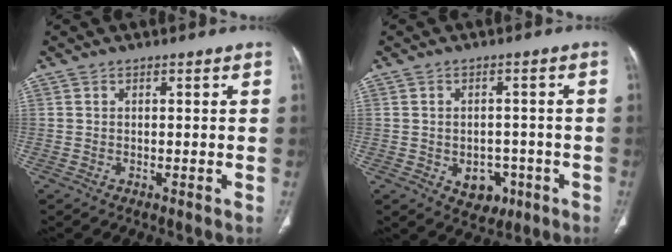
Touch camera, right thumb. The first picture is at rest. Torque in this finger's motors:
{"motor_torque": [-0.31, 0.31, -0.15, 0.02, 0.09]}